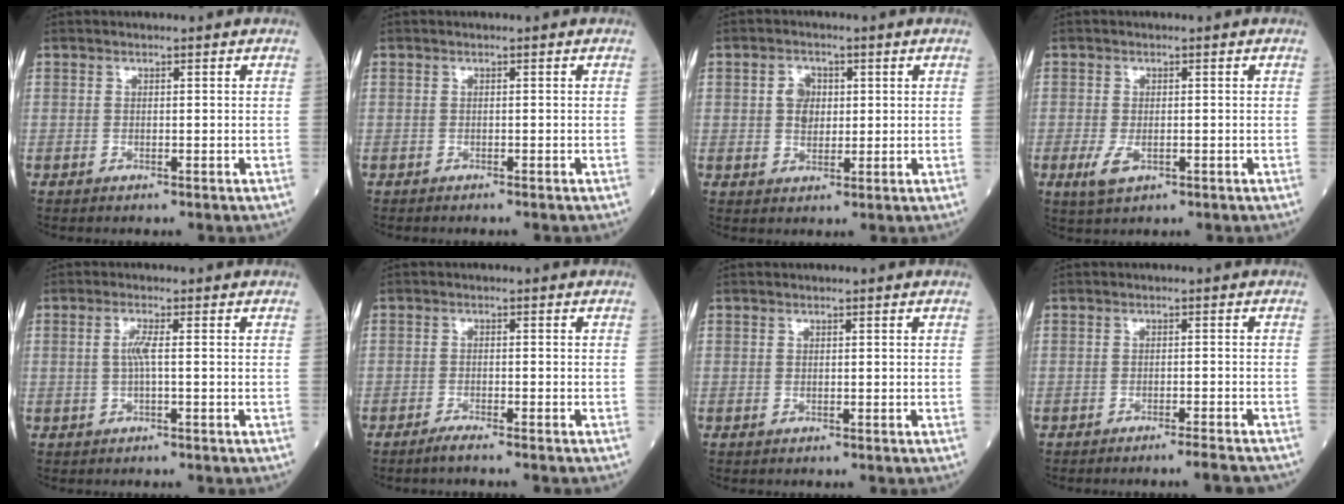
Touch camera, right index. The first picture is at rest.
{"total": 0.8, "force": [-0.8, 0.0, 0.3], "torque": [-0.004, -0.001, -0.012]}
{"total": 3.7, "force": [0.7, 2.8, 2.3], "torque": [-0.037, 0.008, 0.014]}
{"total": 3.2, "force": [-1.1, 1.5, 2.6], "torque": [-0.061, -0.007, -0.016]}
{"total": 2.2, "force": [0.0, 0.0, 2.2], "torque": [-0.046, 0.001, -0.002]}
{"total": 2.8, "force": [-2.4, -0.4, 1.4], "torque": [-0.024, -0.002, -0.037]}
{"total": 0.0}
{"total": 4.7, "force": [-4.4, -0.5, 1.6], "torque": [-0.009, -0.009, -0.062]}